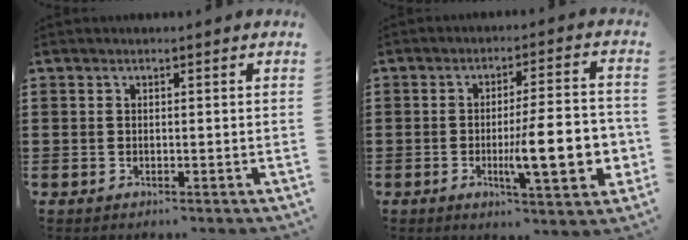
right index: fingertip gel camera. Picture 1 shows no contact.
{"total": 12.7, "force": [-2.6, 2.9, 12.1], "torque": [-0.176, -0.011, -0.043]}